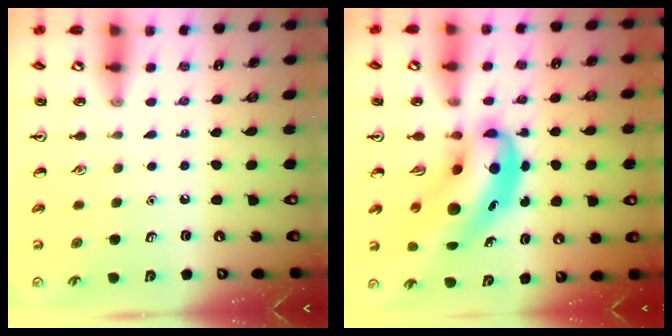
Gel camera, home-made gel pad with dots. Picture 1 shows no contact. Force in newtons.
{"total": 10.0, "press": 9.5, "slide": 2.9}